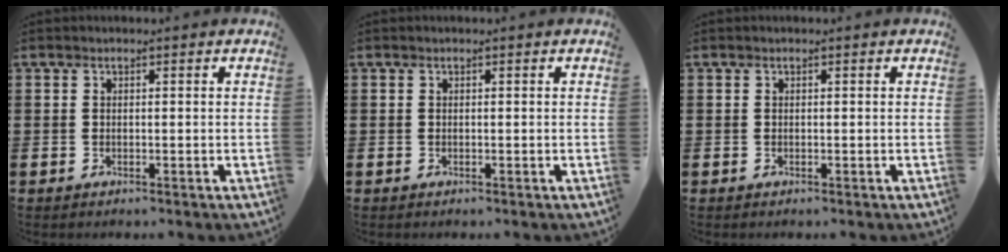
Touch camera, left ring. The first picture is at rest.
{"total": 0.0}
{"total": 0.0}